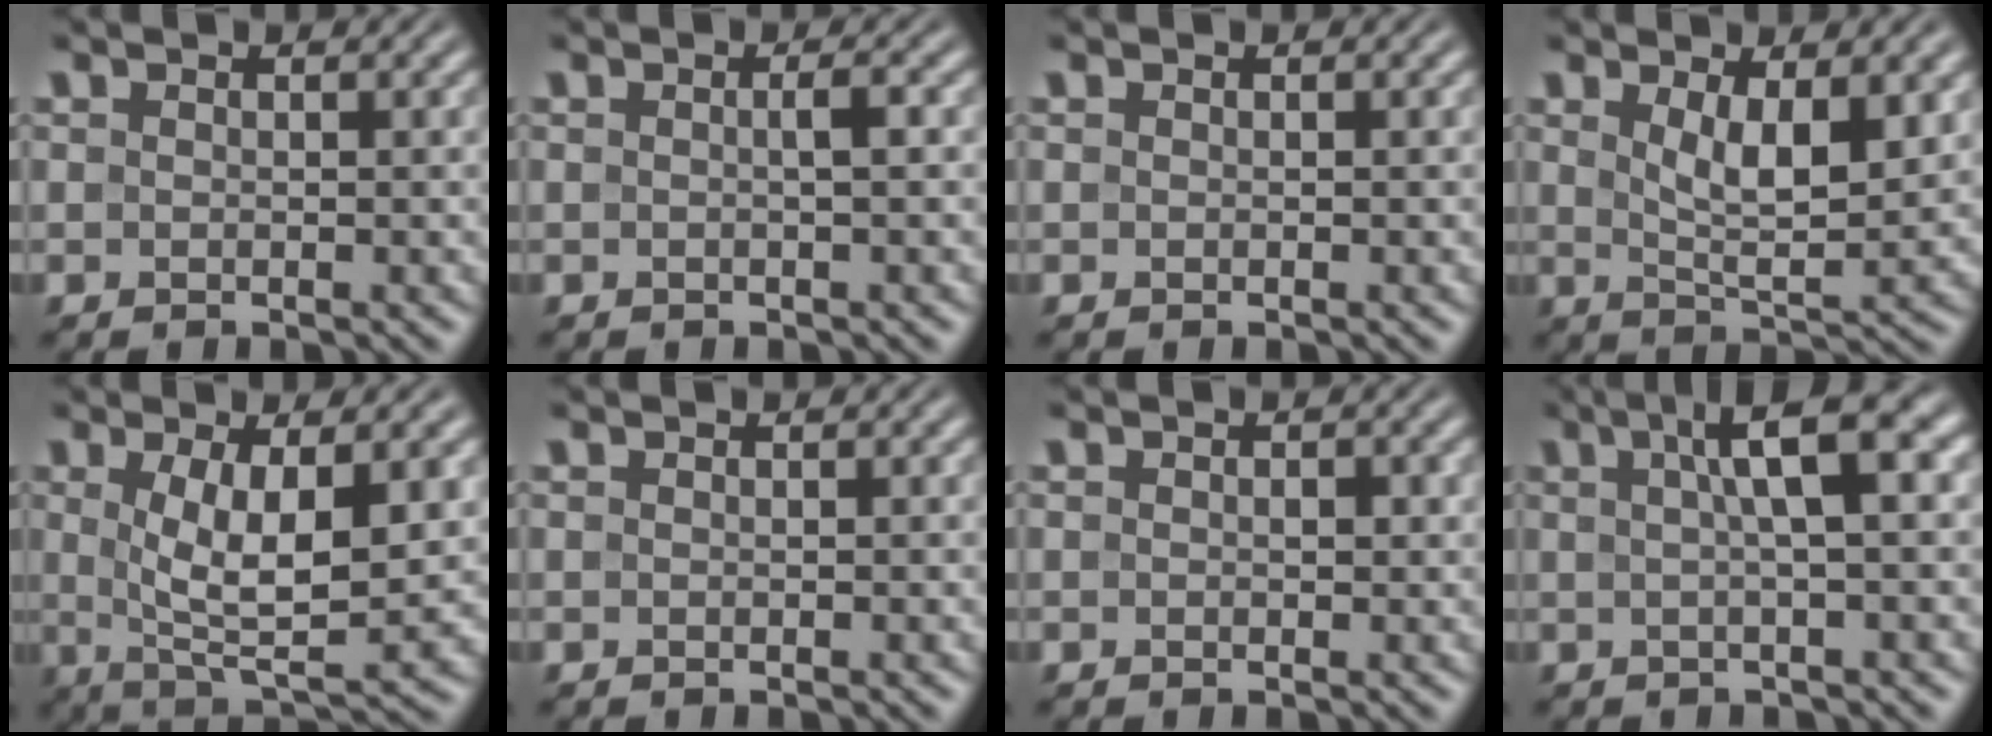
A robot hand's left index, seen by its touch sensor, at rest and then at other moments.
{"total": 1.1, "force": [0.0, 0.1, 1.1], "torque": [-0.019, 0.006, -0.001]}
{"total": 0.0}
{"total": 5.1, "force": [1.6, 1.6, 4.6], "torque": [-0.087, -0.008, 0.034]}
{"total": 7.7, "force": [0.9, 2.5, 7.2], "torque": [-0.132, -0.006, 0.018]}
{"total": 0.0}
{"total": 0.8, "force": [0.2, 0.5, 0.6], "torque": [-0.007, -0.001, 0.001]}
{"total": 5.7, "force": [1.5, 1.3, 5.4], "torque": [-0.069, 0.021, 0.018]}